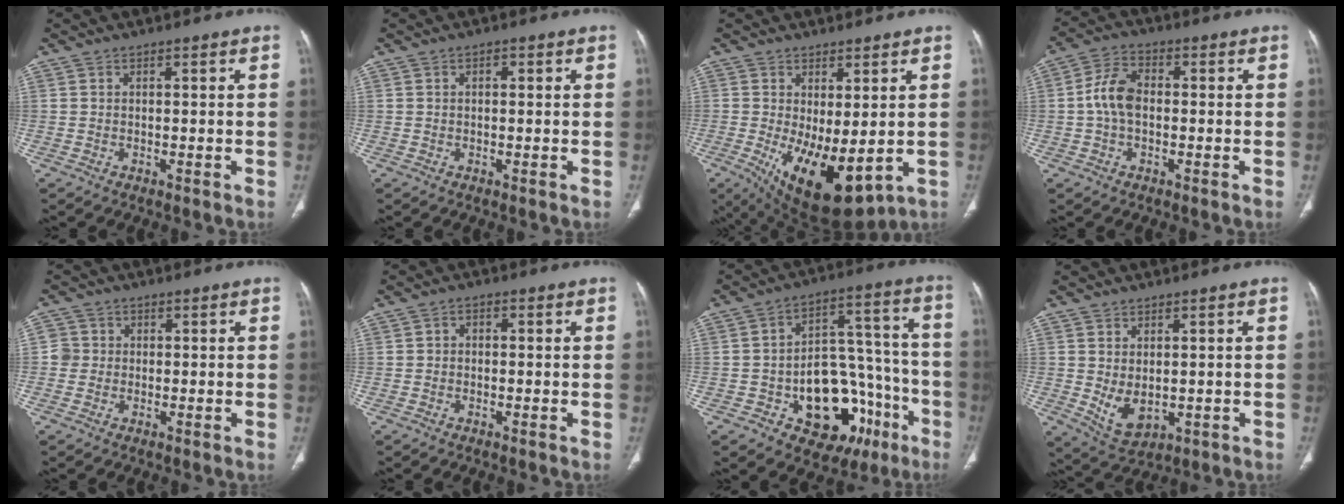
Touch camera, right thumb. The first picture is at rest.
{"total": 1.1, "force": [0.4, 0.6, 0.9], "torque": [-0.014, 0.004, 0.006]}
{"total": 13.7, "force": [-2.2, 6.0, 12.1], "torque": [-0.193, -0.024, -0.008]}
{"total": 7.0, "force": [-0.3, 4.4, 5.3], "torque": [-0.105, 0.019, -0.013]}
{"total": 2.7, "force": [-0.1, 2.7, 0.3], "torque": [0.017, 0.009, -0.005]}
{"total": 1.5, "force": [-0.1, 1.2, 0.9], "torque": [-0.005, 0.007, -0.006]}
{"total": 21.6, "force": [-8.6, 13.4, 14.5], "torque": [-0.150, 0.077, -0.108]}
{"total": 6.0, "force": [-0.3, 3.8, 4.7], "torque": [-0.076, -0.010, 0.017]}